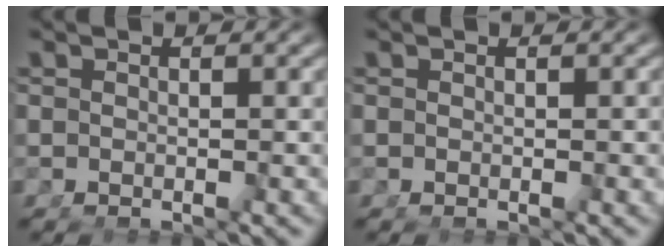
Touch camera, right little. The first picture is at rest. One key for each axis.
{"total": 0.0}